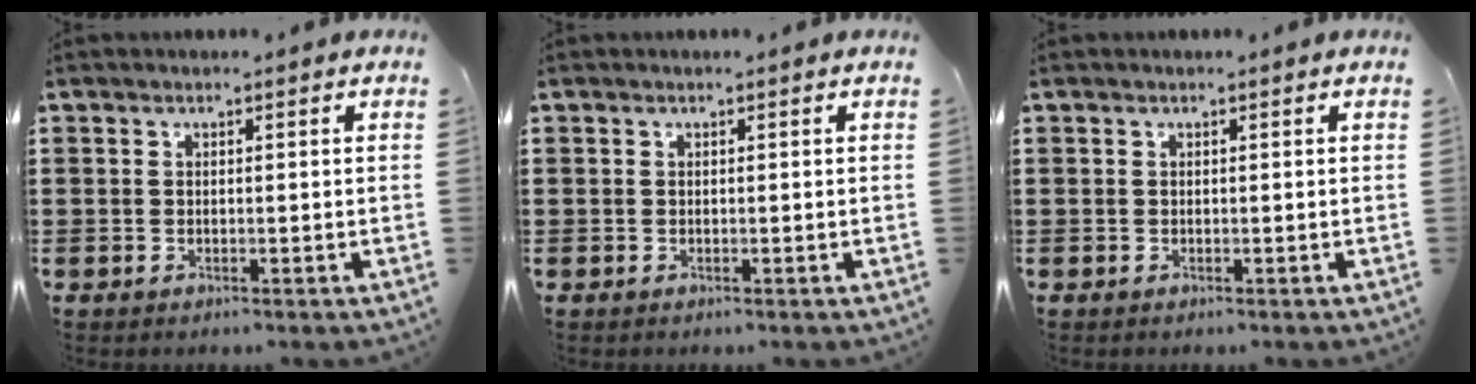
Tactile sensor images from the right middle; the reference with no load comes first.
{"total": 0.0}
{"total": 0.0}